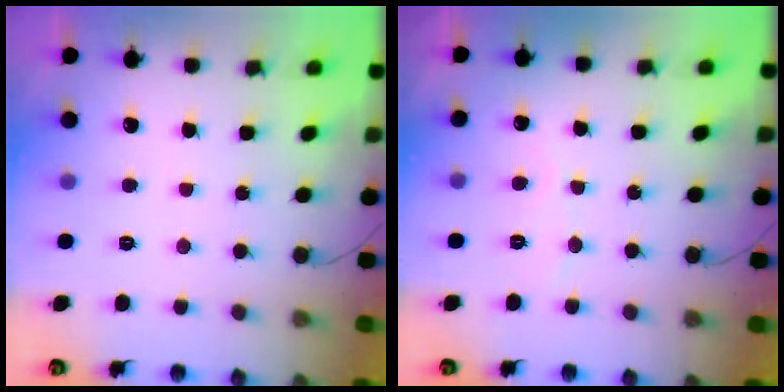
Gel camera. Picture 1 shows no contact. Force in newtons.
{"total": 3.2, "press": 3.1, "slide": 0.3}